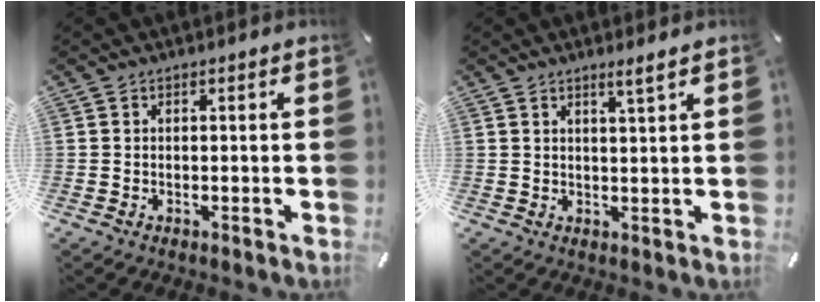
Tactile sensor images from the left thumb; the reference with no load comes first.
{"total": 2.7, "force": [2.1, -0.1, 1.7], "torque": [-0.036, -0.006, 0.036]}